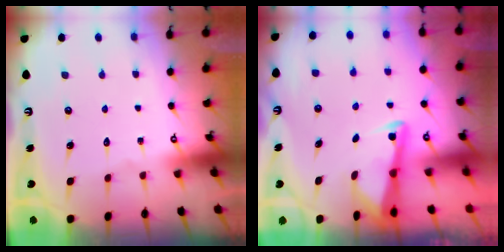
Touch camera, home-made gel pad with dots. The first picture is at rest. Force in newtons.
{"total": 3.3, "press": 3.3, "slide": 0.3}